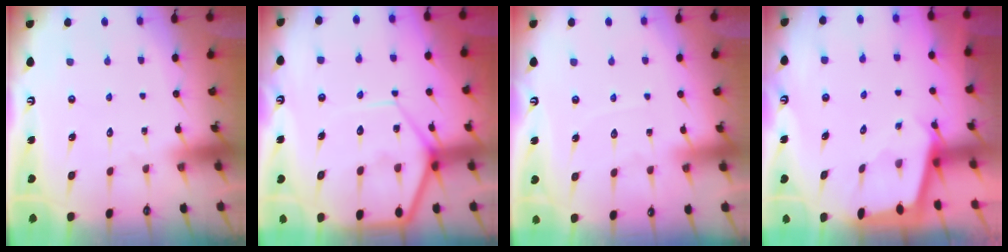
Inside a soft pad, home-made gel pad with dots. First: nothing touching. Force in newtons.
{"total": 12.5, "press": 12.4, "slide": 1.1}
{"total": 3.2, "press": 3.1, "slide": 0.4}
{"total": 1.9, "press": 1.9, "slide": 0.2}